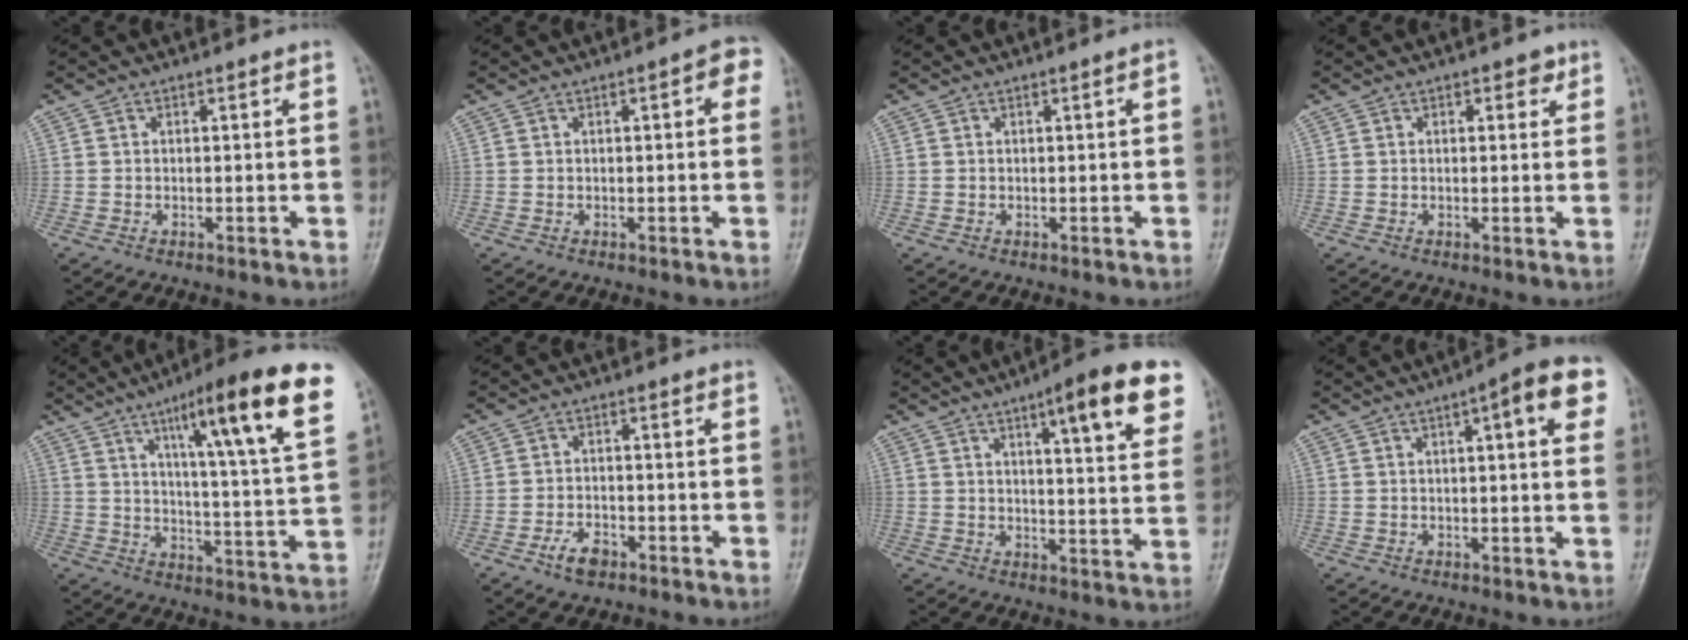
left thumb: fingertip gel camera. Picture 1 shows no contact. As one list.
[{"total": 4.0, "force": [1.0, 1.5, 3.5], "torque": [-0.032, 0.008, 0.004]}, {"total": 0.8, "force": [0.0, 0.1, 0.8], "torque": [-0.013, 0.001, 0.001]}, {"total": 2.2, "force": [1.2, 1.4, 1.3], "torque": [0.002, -0.002, 0.011]}, {"total": 20.9, "force": [11.0, 2.5, 17.6], "torque": [-0.239, -0.033, 0.161]}, {"total": 4.1, "force": [-2.5, 2.3, 2.3], "torque": [-0.038, 0.015, -0.046]}, {"total": 14.5, "force": [7.6, 3.0, 12.0], "torque": [-0.138, -0.026, 0.099]}, {"total": 9.6, "force": [3.4, 2.4, 8.7], "torque": [-0.096, 0.014, 0.034]}]